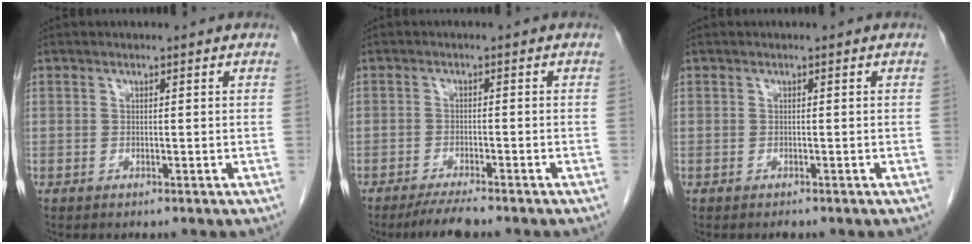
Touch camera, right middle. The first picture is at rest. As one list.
[{"total": 3.9, "force": [-3.3, 0.1, 2.0], "torque": [-0.037, -0.009, -0.059]}, {"total": 0.5, "force": [-0.5, 0.1, 0.2], "torque": [-0.006, 0.000, -0.005]}]